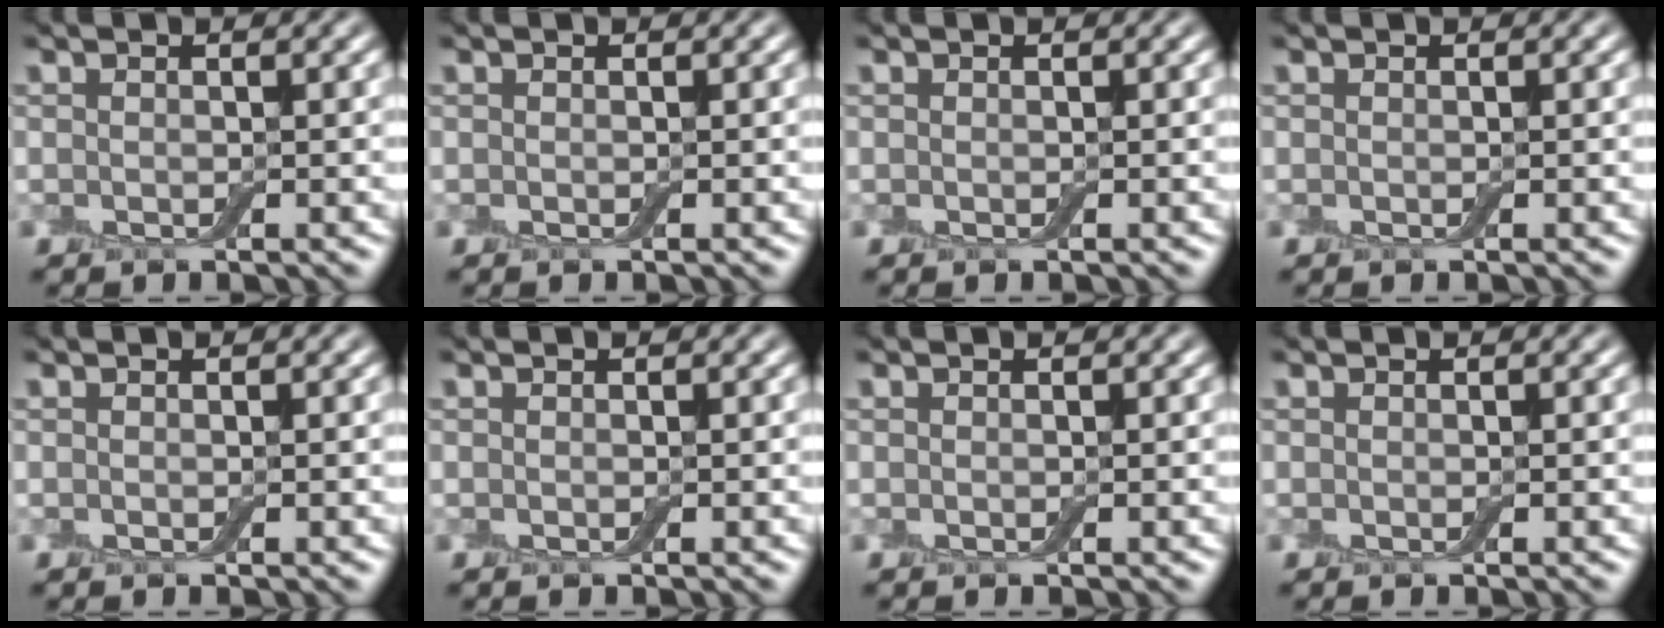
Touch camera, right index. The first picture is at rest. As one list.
[{"total": 0.0}, {"total": 0.0}, {"total": 0.0}, {"total": 0.0}, {"total": 0.0}, {"total": 0.0}, {"total": 0.0}]